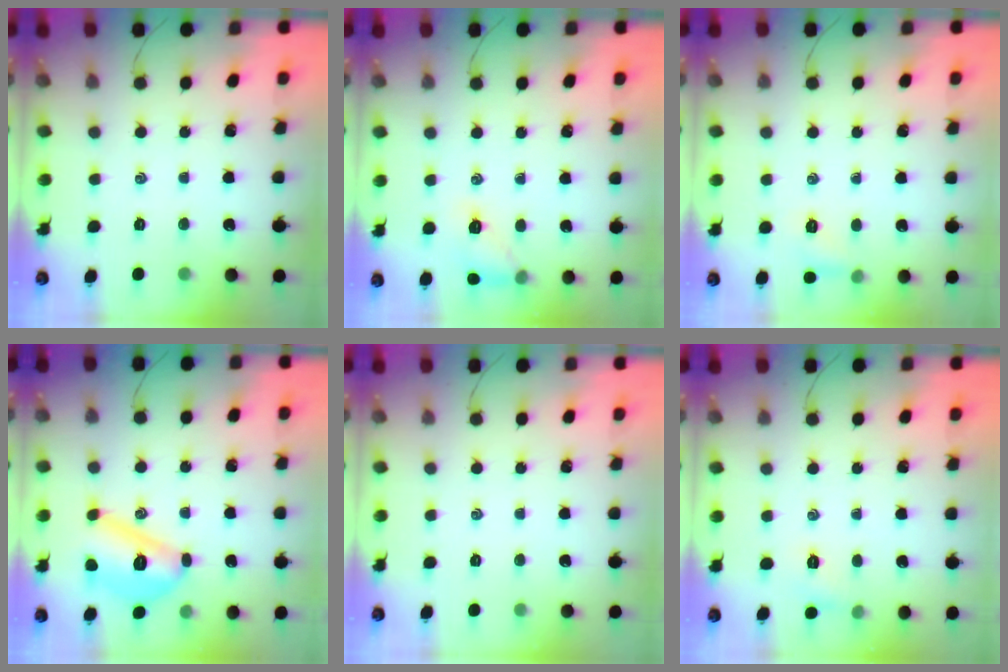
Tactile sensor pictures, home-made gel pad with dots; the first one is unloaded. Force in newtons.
{"total": 10.3, "press": 10.2, "slide": 0.9}
{"total": 6.6, "press": 6.4, "slide": 1.5}
{"total": 13.0, "press": 12.9, "slide": 1.6}
{"total": 0.0}
{"total": 5.3, "press": 5.1, "slide": 1.5}